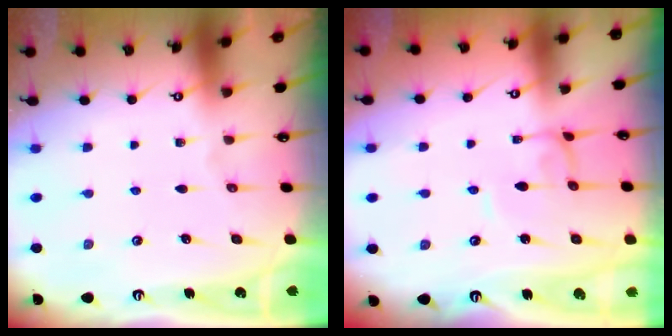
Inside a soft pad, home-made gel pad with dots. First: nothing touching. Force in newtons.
{"total": 2.0, "press": 2.0, "slide": 0.1}